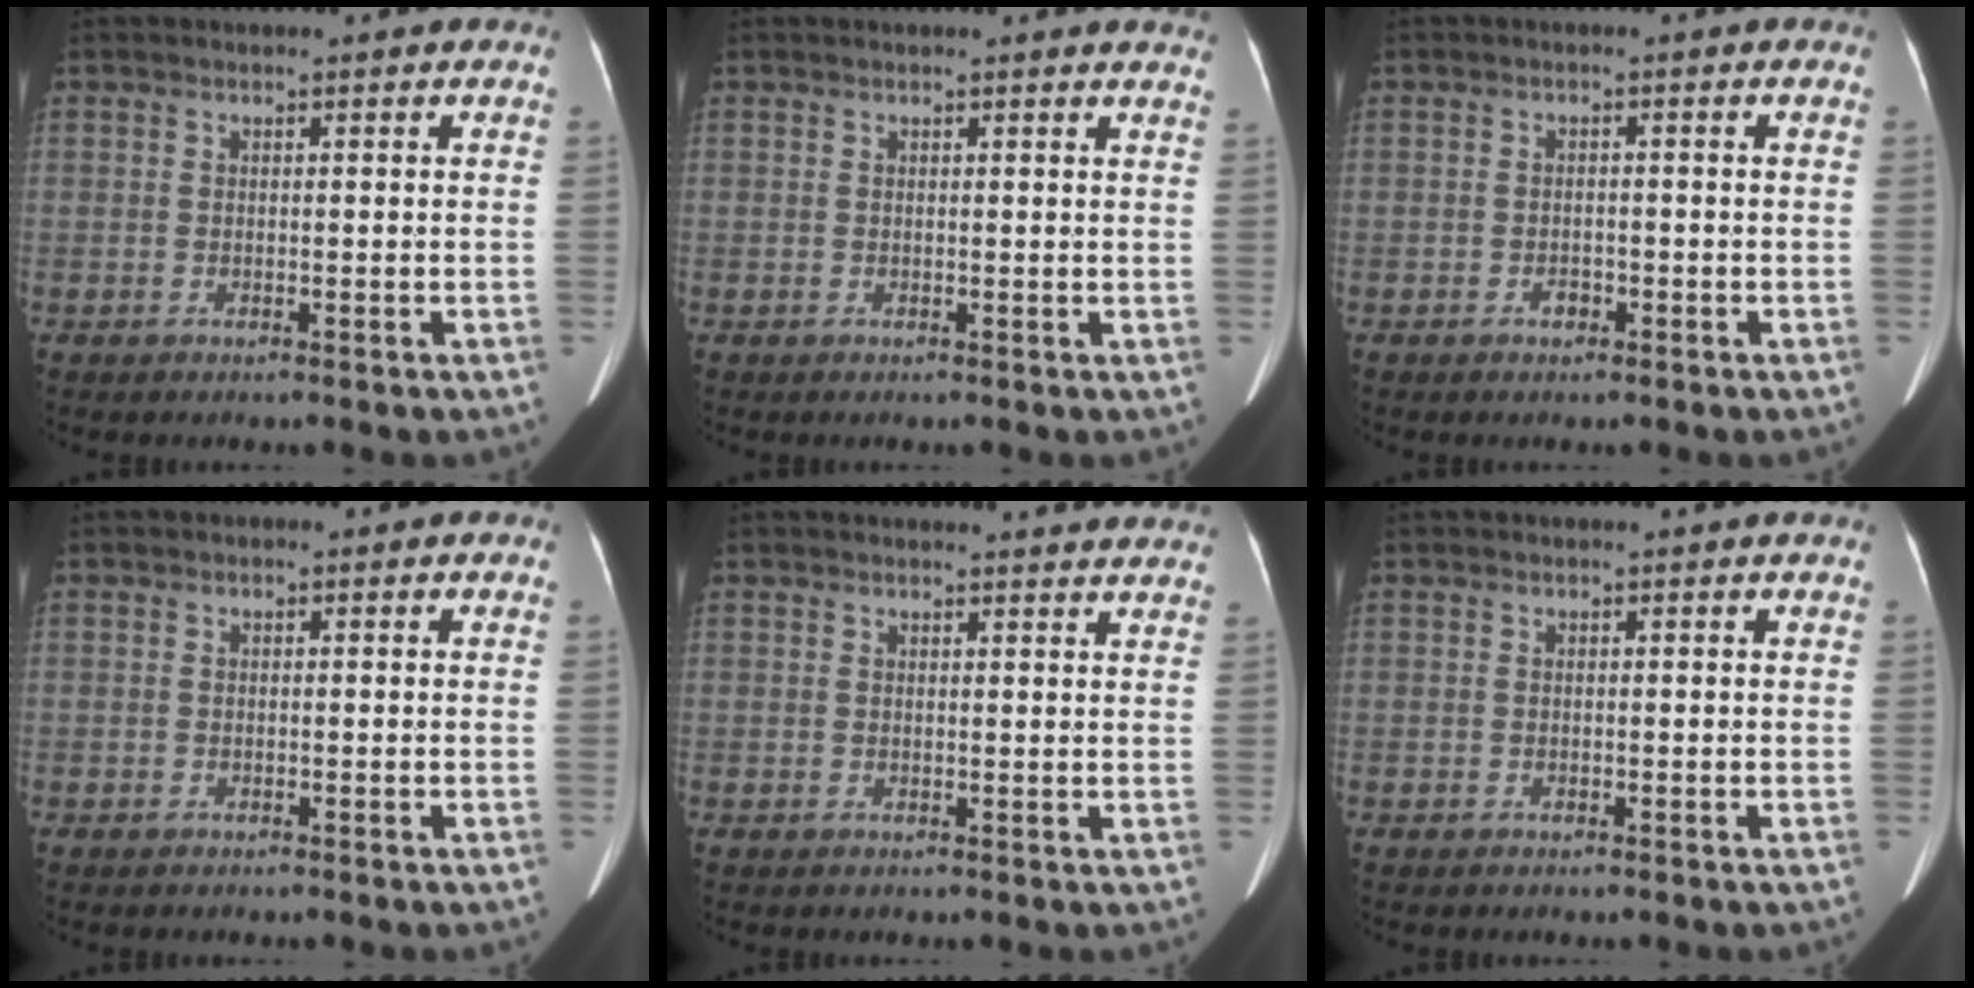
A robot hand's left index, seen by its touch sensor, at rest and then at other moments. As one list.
[{"total": 4.3, "force": [4.2, 0.7, 0.7], "torque": [-0.001, -0.012, 0.021]}, {"total": 1.4, "force": [-1.0, 0.8, 0.6], "torque": [-0.012, 0.002, -0.013]}, {"total": 0.9, "force": [-0.6, 0.6, 0.0], "torque": [-0.001, 0.004, -0.013]}, {"total": 6.7, "force": [6.5, 0.6, 1.4], "torque": [-0.008, -0.001, 0.052]}, {"total": 0.0}]